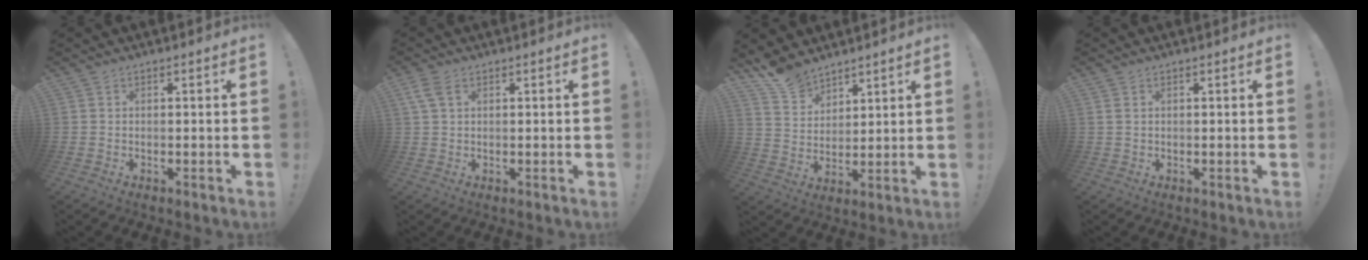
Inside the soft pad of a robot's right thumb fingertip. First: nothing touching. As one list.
[{"total": 4.1, "force": [1.7, 2.2, 2.9], "torque": [-0.065, 0.007, 0.036]}, {"total": 9.5, "force": [8.2, 4.4, 1.8], "torque": [-0.044, -0.061, 0.162]}, {"total": 1.2, "force": [0.6, 0.6, 0.8], "torque": [-0.024, 0.004, 0.014]}]